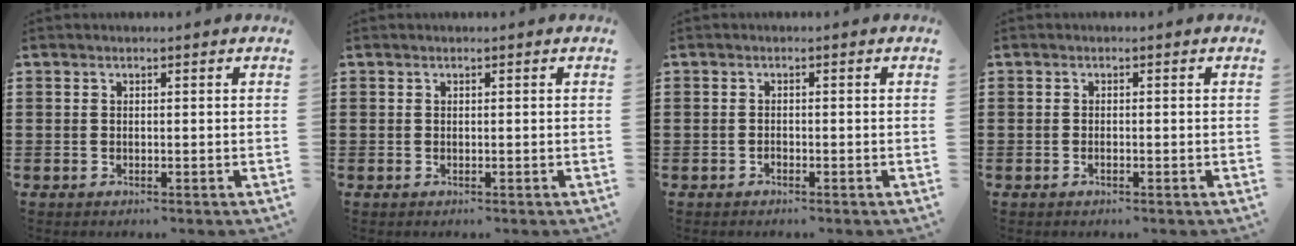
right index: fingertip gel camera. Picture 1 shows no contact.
{"total": 0.0}
{"total": 0.7, "force": [-0.6, 0.2, 0.2], "torque": [-0.005, 0.000, -0.012]}
{"total": 0.5, "force": [-0.4, 0.1, 0.3], "torque": [-0.007, -0.002, -0.007]}